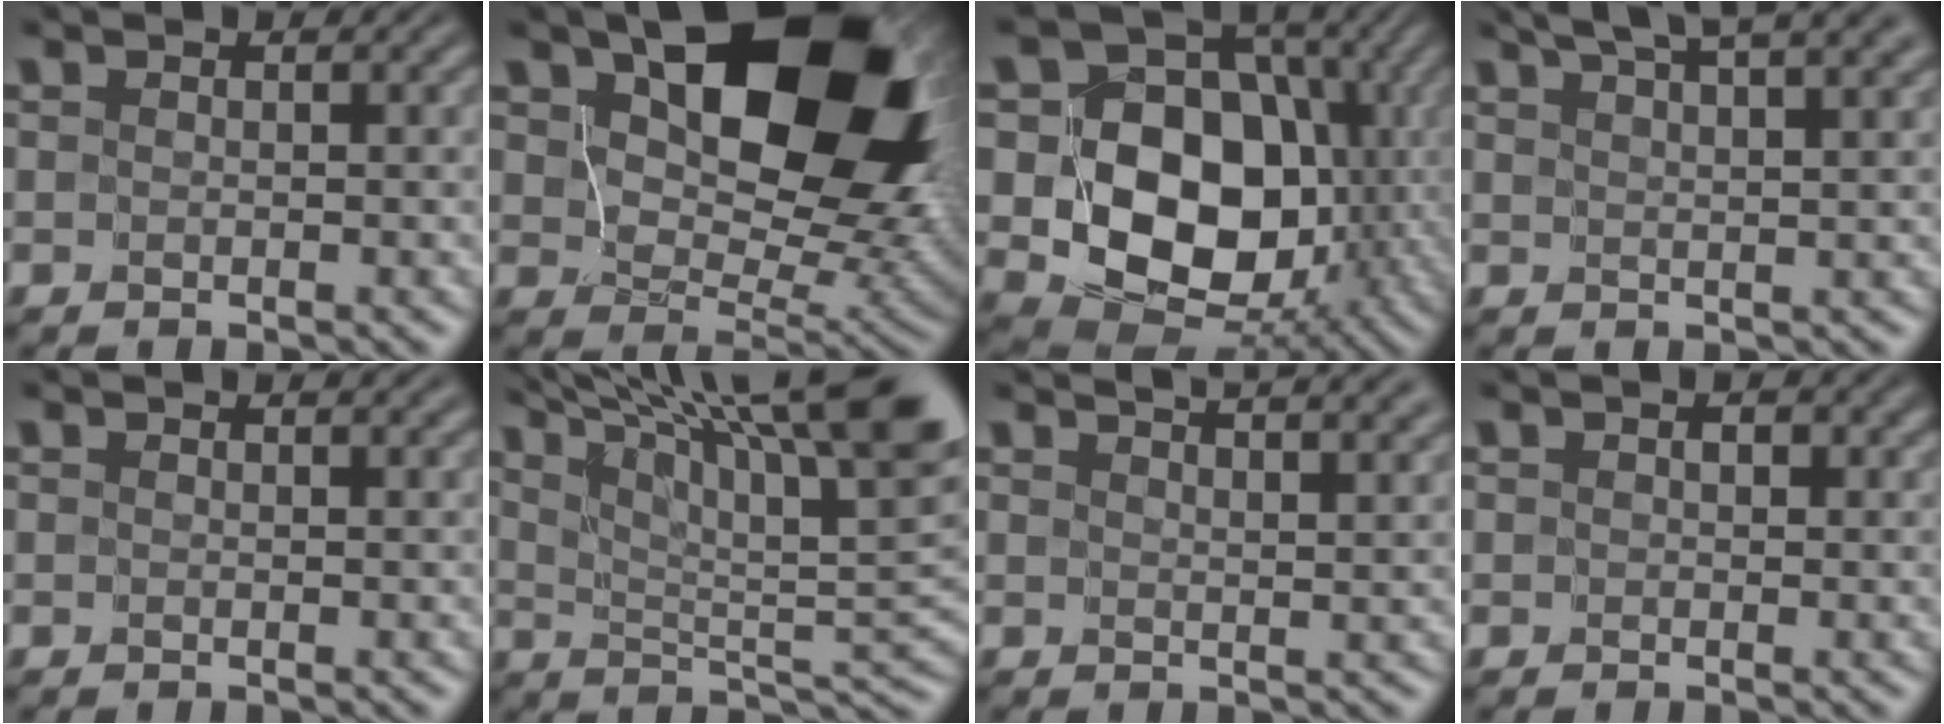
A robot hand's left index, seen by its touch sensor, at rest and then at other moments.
{"total": 16.1, "force": [6.7, 8.8, 11.7], "torque": [-0.170, 0.004, 0.112]}
{"total": 13.5, "force": [-0.4, 10.8, 8.1], "torque": [-0.112, -0.005, -0.021]}
{"total": 8.3, "force": [6.3, 2.3, 4.9], "torque": [-0.045, 0.039, 0.057]}
{"total": 0.7, "force": [0.6, 0.1, 0.4], "torque": [-0.005, -0.001, 0.005]}
{"total": 16.5, "force": [10.7, 4.2, 11.8], "torque": [-0.186, 0.027, 0.157]}
{"total": 7.7, "force": [6.0, 2.5, 4.2], "torque": [-0.024, 0.038, 0.047]}
{"total": 1.1, "force": [0.4, 0.7, 0.8], "torque": [-0.003, -0.001, 0.005]}